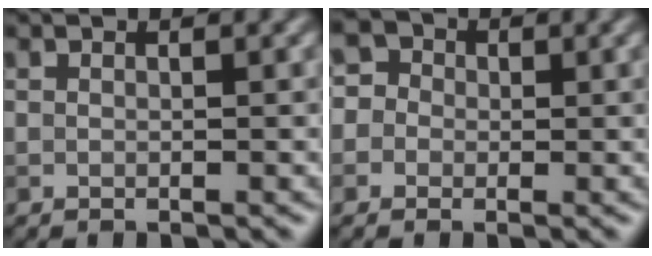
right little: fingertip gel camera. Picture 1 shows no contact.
{"total": 3.8, "force": [0.4, 3.6, 1.1], "torque": [0.007, 0.029, -0.026]}